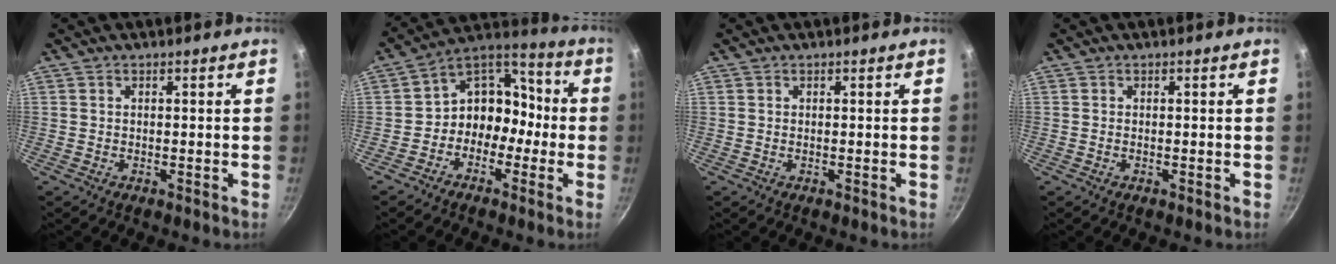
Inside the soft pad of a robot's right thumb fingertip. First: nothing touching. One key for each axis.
{"total": 11.2, "fx": -2.8, "fy": 9.3, "fz": 5.7, "tx": -0.034, "ty": 0.067, "tz": -0.068}
{"total": 0.0}
{"total": 0.0}